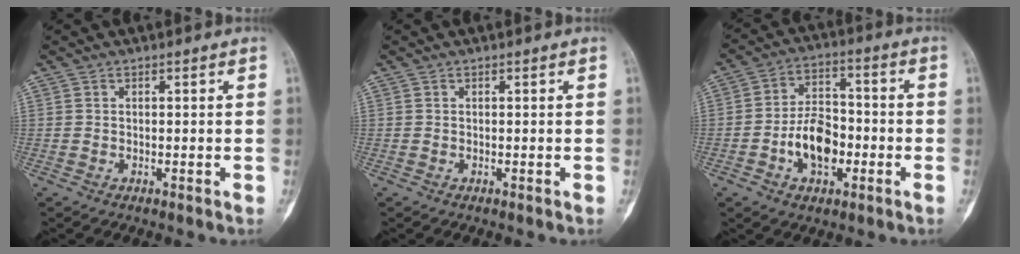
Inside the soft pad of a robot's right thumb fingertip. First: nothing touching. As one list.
[{"total": 0.0}, {"total": 10.7, "force": [-3.1, 6.7, 7.8], "torque": [-0.111, 0.031, -0.056]}]